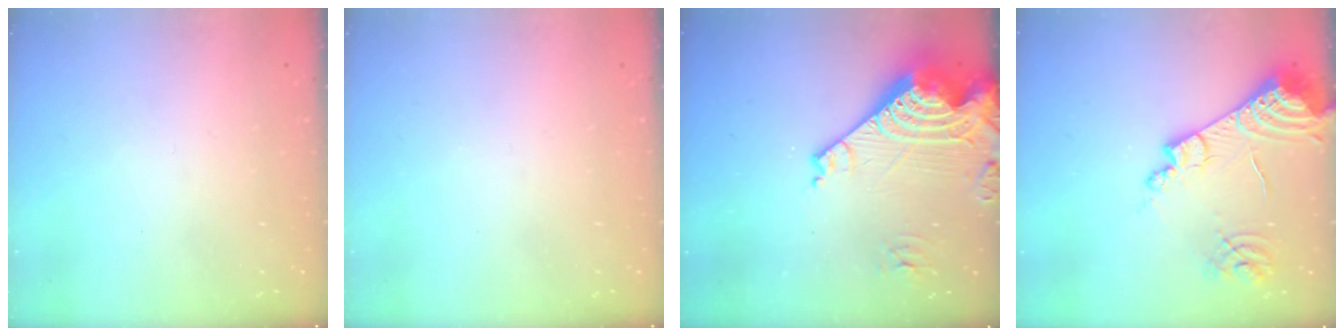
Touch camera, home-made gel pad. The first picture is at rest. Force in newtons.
{"total": 0.0}
{"total": 15.7, "press": 15.7, "slide": 1.4}
{"total": 17.3, "press": 17.2, "slide": 1.7}